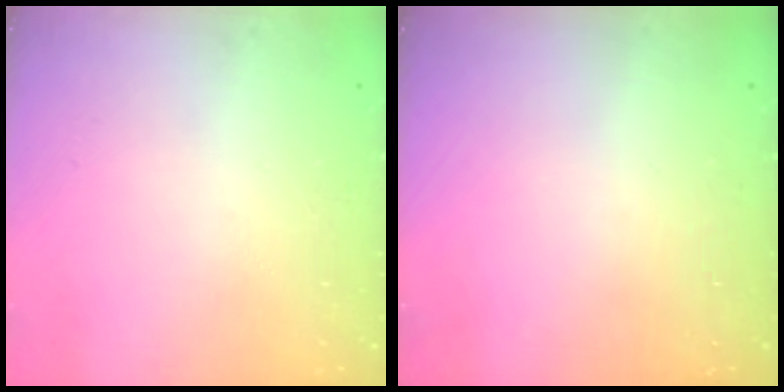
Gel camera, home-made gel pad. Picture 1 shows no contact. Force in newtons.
{"total": 0.0}